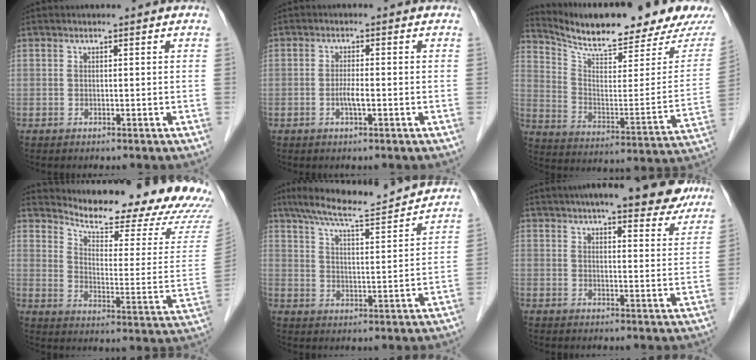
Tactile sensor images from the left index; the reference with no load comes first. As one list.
[{"total": 2.1, "force": [-0.7, 0.2, 2.0], "torque": [-0.040, 0.000, -0.013]}, {"total": 19.0, "force": [16.8, 1.6, 8.8], "torque": [-0.148, -0.048, 0.251]}, {"total": 22.1, "force": [20.3, 3.9, 7.6], "torque": [-0.108, -0.071, 0.251]}, {"total": 14.3, "force": [12.9, 0.6, 6.1], "torque": [-0.107, 0.011, 0.193]}, {"total": 18.1, "force": [14.9, 4.0, 9.5], "torque": [-0.126, 0.021, 0.184]}]